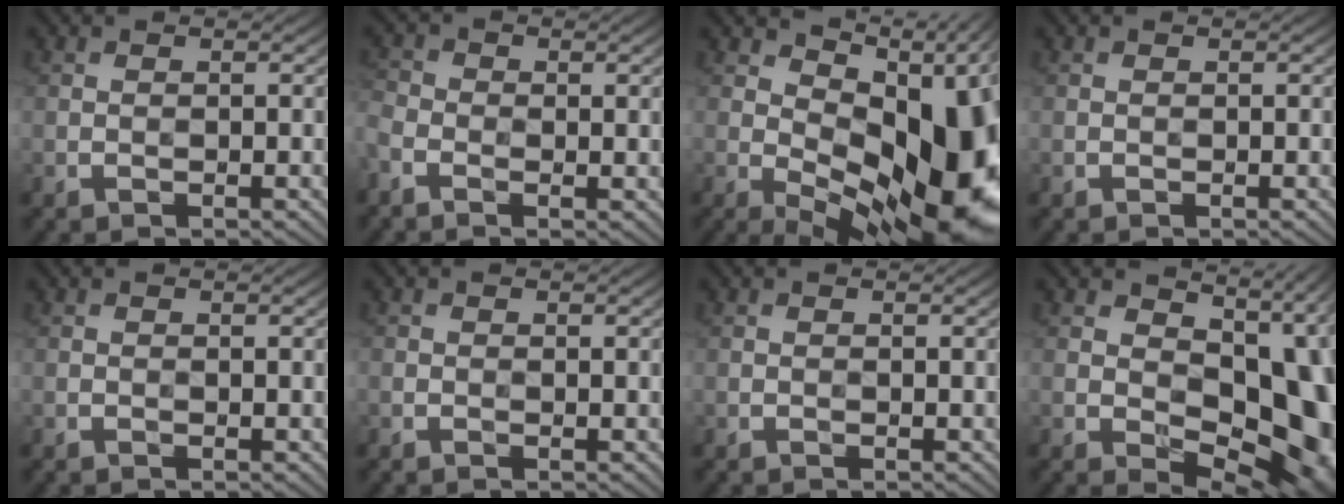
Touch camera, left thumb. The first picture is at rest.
{"total": 3.2, "force": [-1.5, 2.0, 1.9], "torque": [-0.054, -0.003, -0.044]}
{"total": 18.5, "force": [0.6, 9.9, 15.6], "torque": [-0.199, -0.022, 0.038]}
{"total": 0.0}
{"total": 0.0}
{"total": 0.6, "force": [0.1, 0.5, 0.3], "torque": [-0.002, -0.004, -0.001]}
{"total": 0.0}
{"total": 16.6, "force": [0.7, 10.6, 12.8], "torque": [-0.128, -0.012, 0.036]}